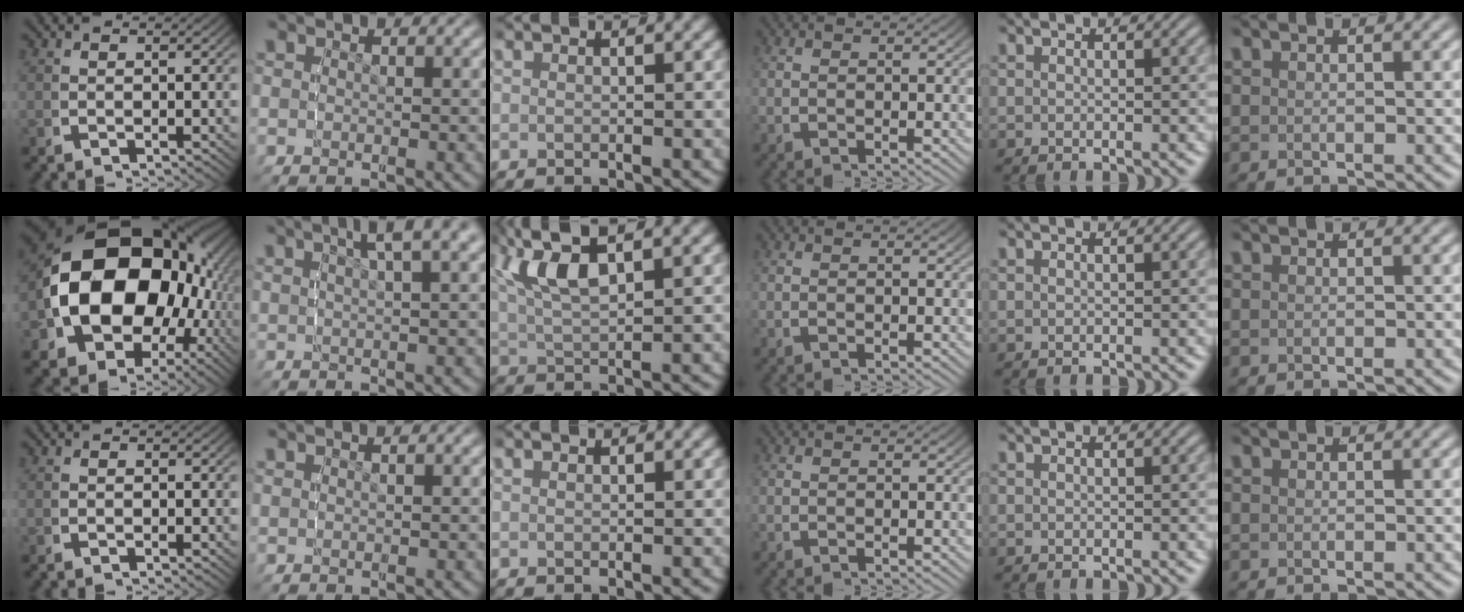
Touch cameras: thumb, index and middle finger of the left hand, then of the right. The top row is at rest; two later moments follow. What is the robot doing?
{"motion": "lift_and_place", "object": "glasses"}